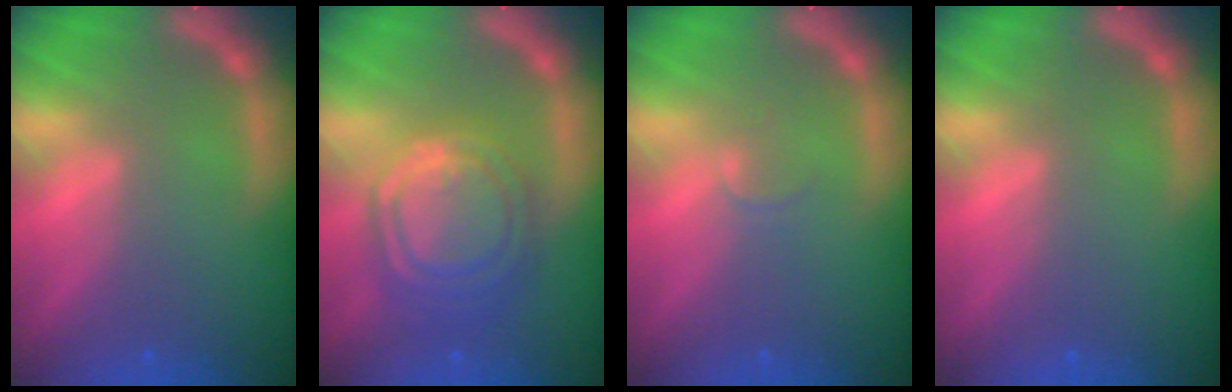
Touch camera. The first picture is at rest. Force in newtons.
{"total": 9.5}
{"total": 1.0}
{"total": 0.0}